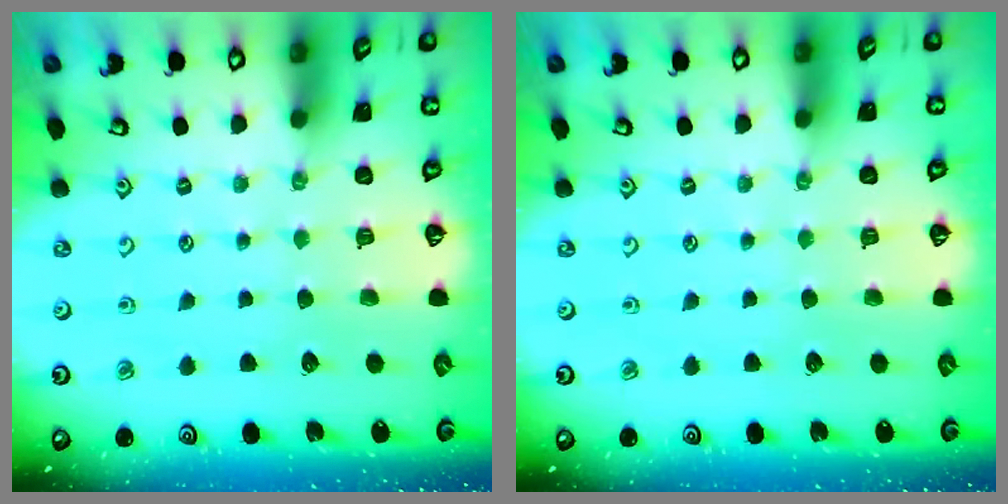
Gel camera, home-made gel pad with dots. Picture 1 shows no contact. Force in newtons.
{"total": 0.0}